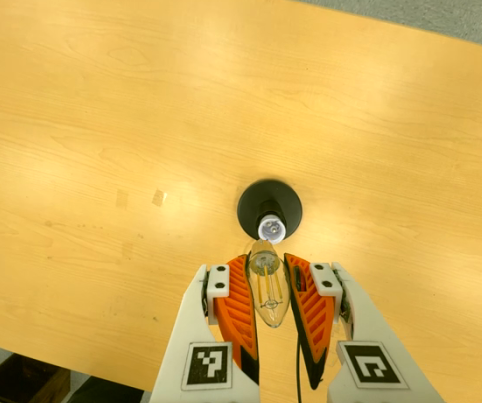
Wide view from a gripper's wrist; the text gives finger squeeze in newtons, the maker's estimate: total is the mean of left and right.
{"total": 19.8, "left": 21.7, "right": 17.9}